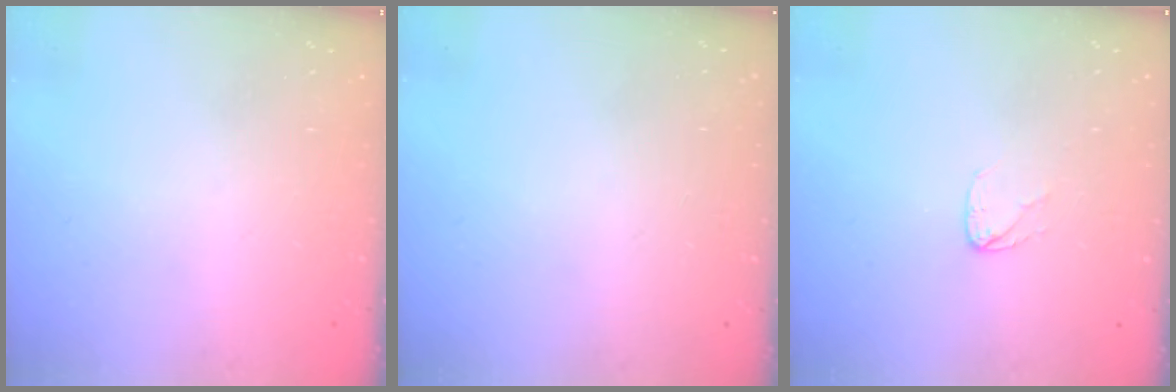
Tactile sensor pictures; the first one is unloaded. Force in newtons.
{"total": 0.0}
{"total": 3.6, "press": 3.6, "slide": 0.3}